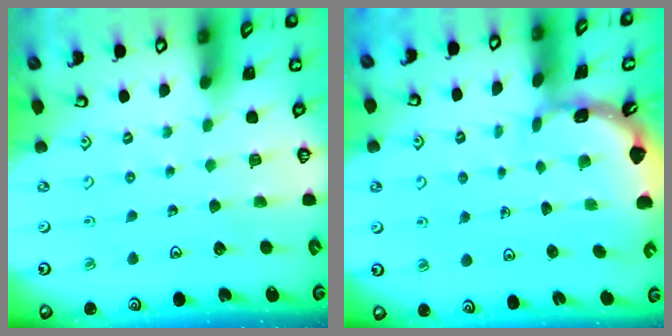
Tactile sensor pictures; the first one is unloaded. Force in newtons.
{"total": 1.8, "press": 1.8, "slide": 0.1}